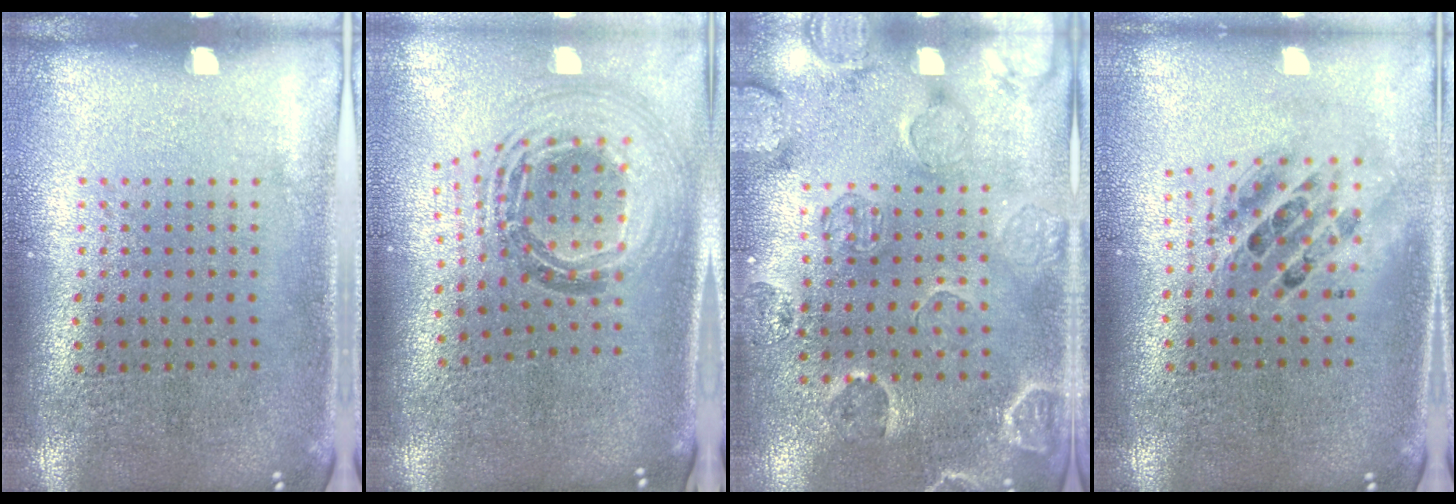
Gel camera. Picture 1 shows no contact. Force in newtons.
{"total": 1.6, "press": 1.4, "slide": 0.8}
{"total": 2.5, "press": 2.0, "slide": 1.5}
{"total": 1.7, "press": 1.4, "slide": 0.9}